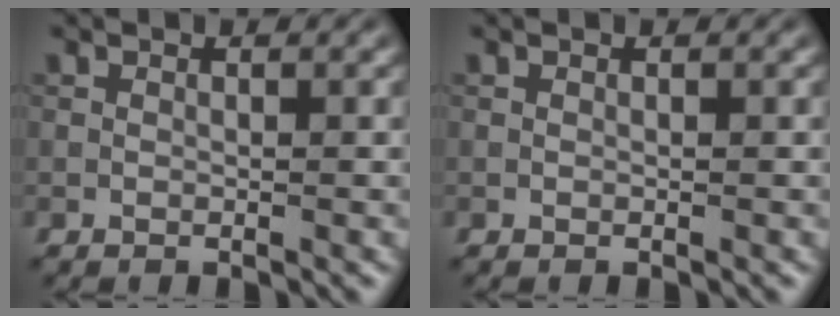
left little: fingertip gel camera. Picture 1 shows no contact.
{"total": 0.0}